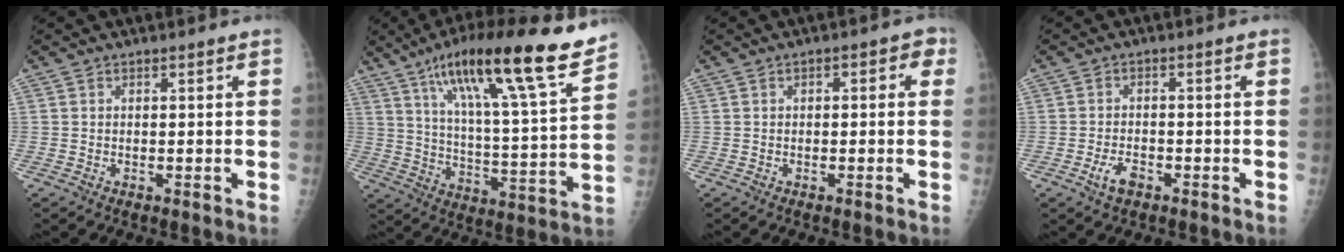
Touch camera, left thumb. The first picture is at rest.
{"total": 23.8, "force": [16.0, 2.9, 17.4], "torque": [-0.260, -0.050, 0.257]}
{"total": 3.7, "force": [0.6, 2.0, 3.0], "torque": [-0.020, 0.015, -0.002]}
{"total": 3.9, "force": [-2.2, 2.0, 2.5], "torque": [-0.047, 0.014, -0.037]}